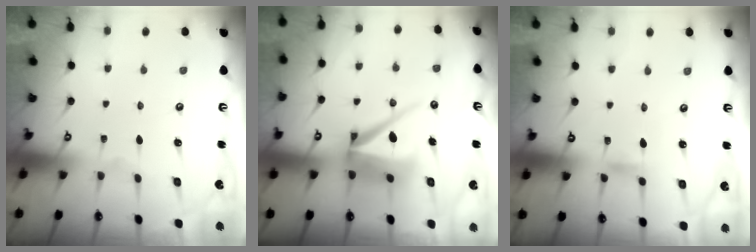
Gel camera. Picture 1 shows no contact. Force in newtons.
{"total": 11.9, "press": 11.8, "slide": 1.5}
{"total": 3.1, "press": 3.1, "slide": 0.3}